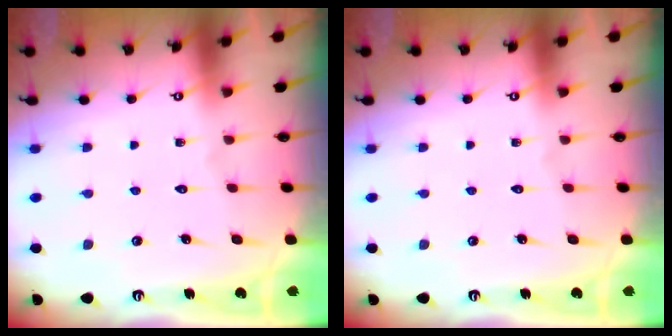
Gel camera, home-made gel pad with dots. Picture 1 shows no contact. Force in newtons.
{"total": 0.0}